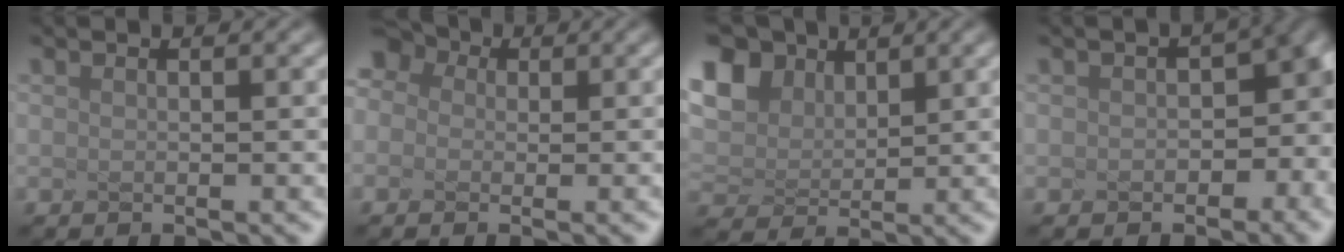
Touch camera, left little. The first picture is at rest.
{"total": 2.7, "force": [0.3, 2.4, 1.2], "torque": [-0.041, 0.019, 0.015]}
{"total": 4.7, "force": [2.7, 3.2, 2.2], "torque": [-0.105, 0.013, 0.079]}
{"total": 5.5, "force": [-1.4, 3.2, 4.2], "torque": [-0.054, -0.016, 0.029]}